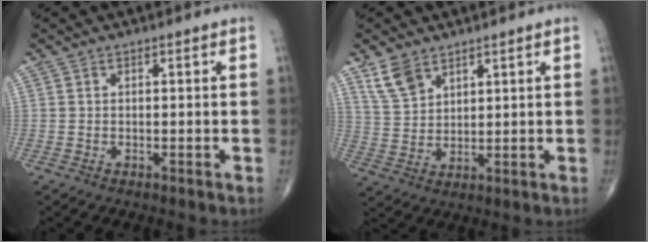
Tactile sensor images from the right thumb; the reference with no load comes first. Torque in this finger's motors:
{"motor_torque": [-0.27, -0.18, -0.01, 0.00, 0.02]}